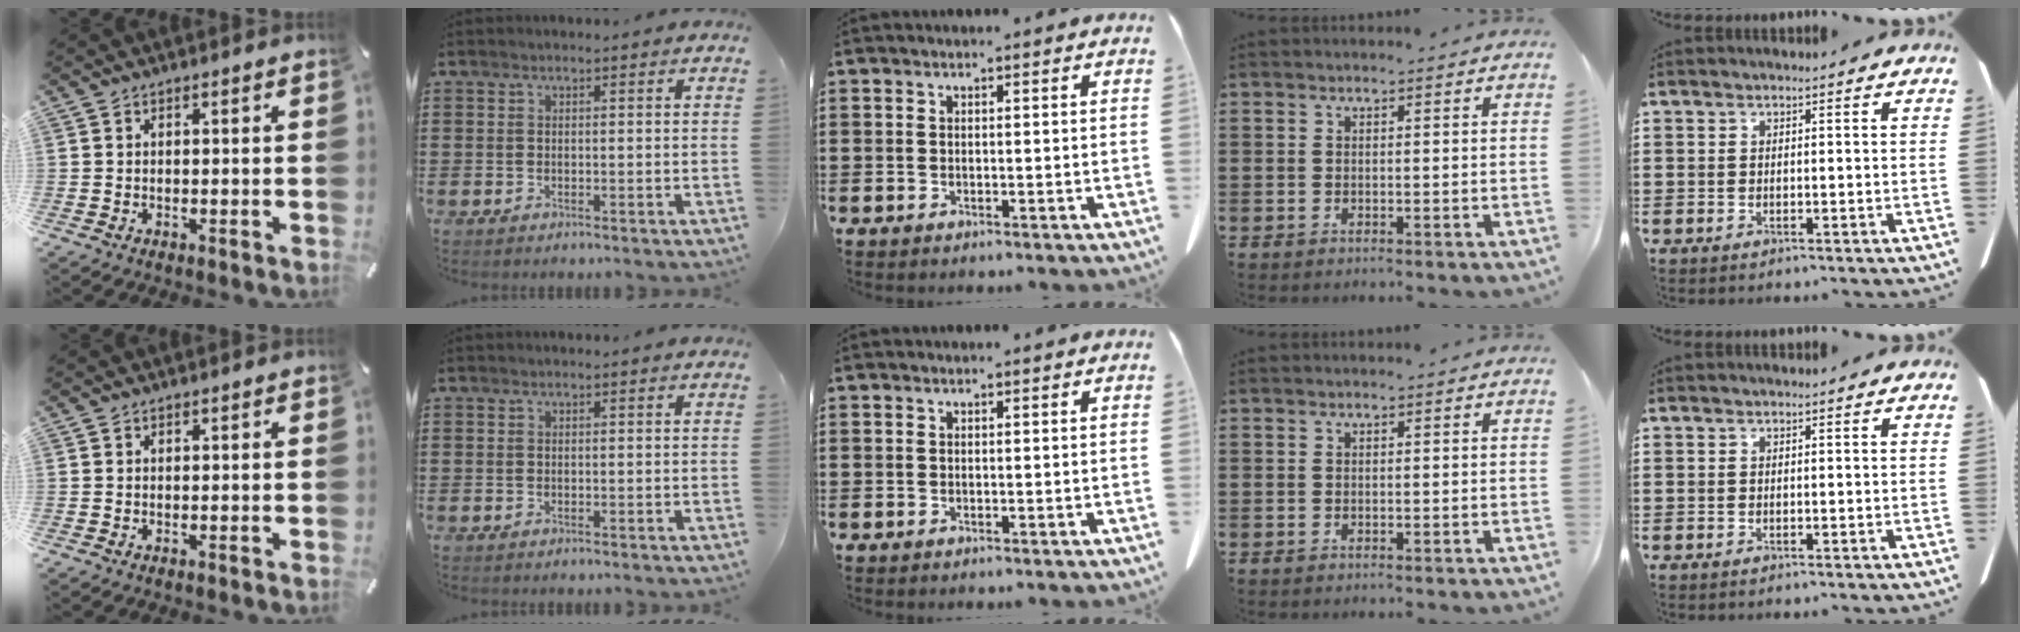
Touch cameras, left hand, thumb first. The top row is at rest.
{}